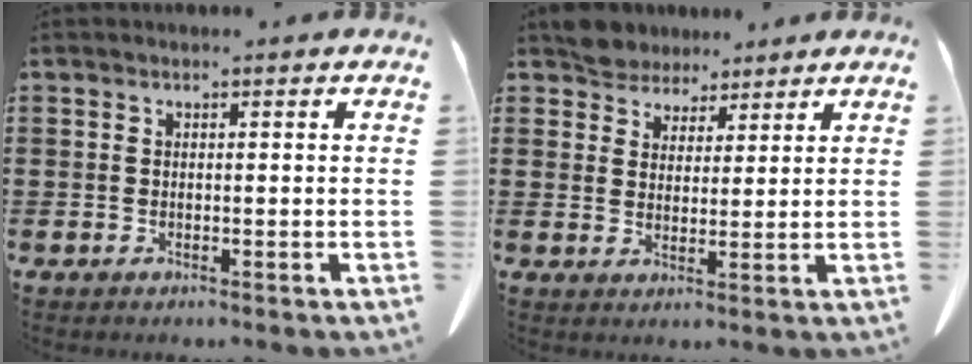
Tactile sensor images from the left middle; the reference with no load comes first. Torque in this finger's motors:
{"motor_torque": [0.52, 0.18, 0.08, 0.01]}